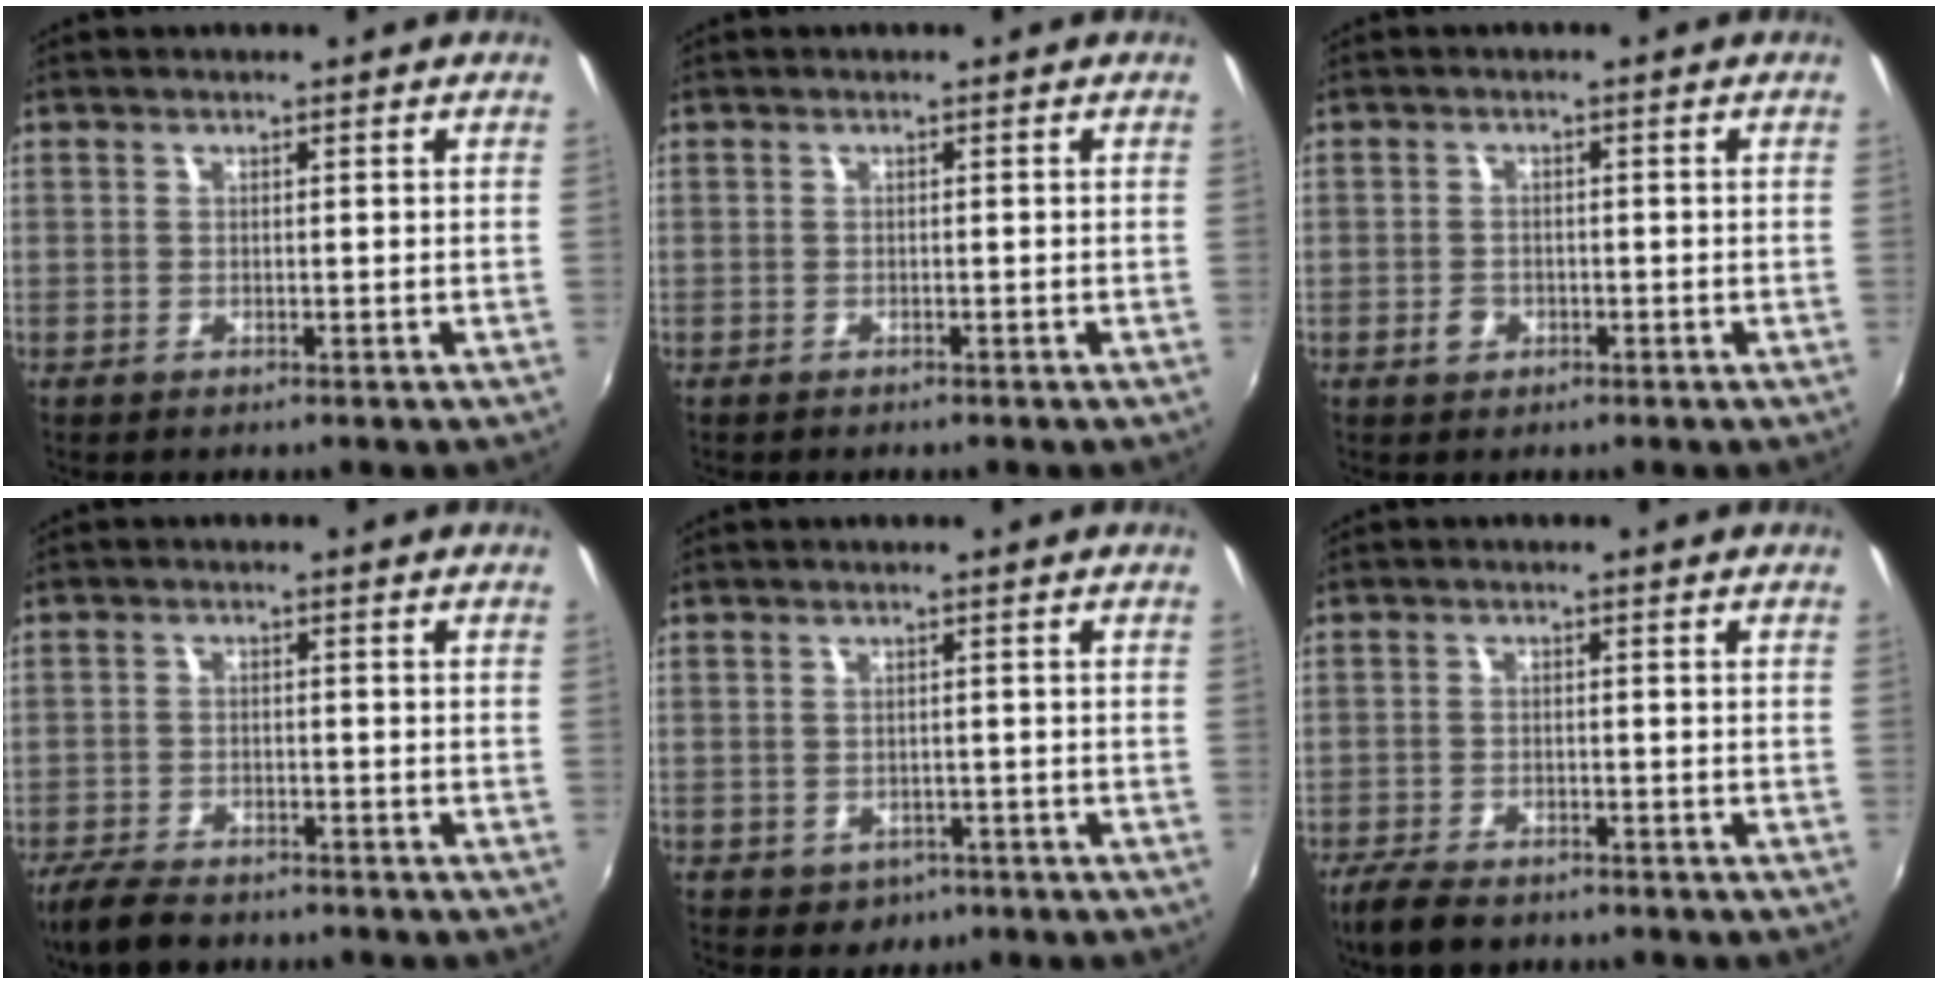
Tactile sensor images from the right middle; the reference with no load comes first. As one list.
[{"total": 0.6, "force": [-0.5, 0.3, 0.0], "torque": [-0.005, -0.002, -0.009]}, {"total": 2.0, "force": [-1.0, 1.6, 0.7], "torque": [-0.013, 0.002, -0.015]}, {"total": 7.9, "force": [-6.6, 2.8, 3.3], "torque": [-0.096, -0.017, -0.116]}, {"total": 3.6, "force": [-1.5, 3.1, 1.2], "torque": [-0.031, -0.003, -0.012]}, {"total": 6.6, "force": [-5.3, 2.5, 3.1], "torque": [-0.086, -0.015, -0.097]}]